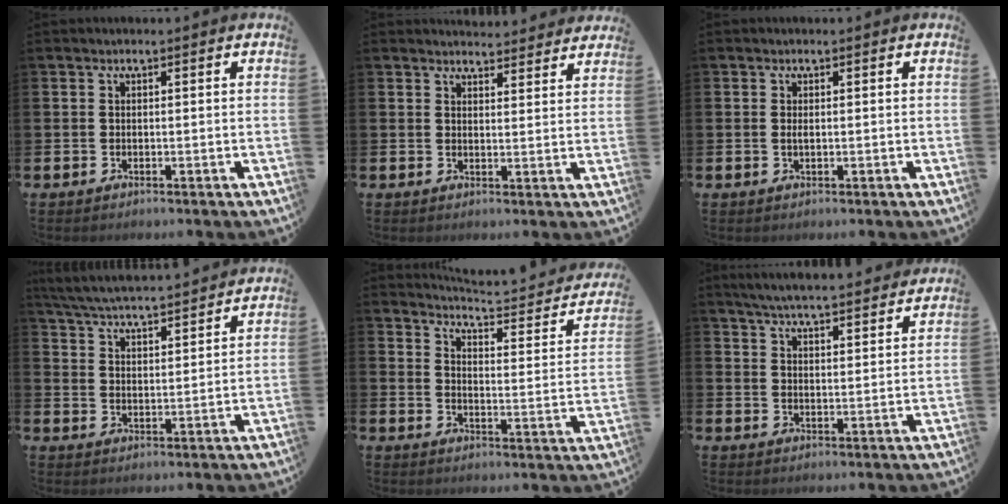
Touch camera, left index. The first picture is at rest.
{"total": 3.9, "force": [3.9, 0.5, -0.1], "torque": [0.006, -0.026, 0.069]}
{"total": 0.6, "force": [0.1, 0.1, 0.5], "torque": [-0.009, -0.001, 0.001]}
{"total": 5.6, "force": [5.5, 0.2, 0.8], "torque": [-0.043, -0.041, 0.096]}
{"total": 4.0, "force": [3.8, 0.3, 1.2], "torque": [-0.038, -0.040, 0.056]}
{"total": 5.8, "force": [5.7, 0.1, 1.2], "torque": [-0.036, -0.037, 0.100]}